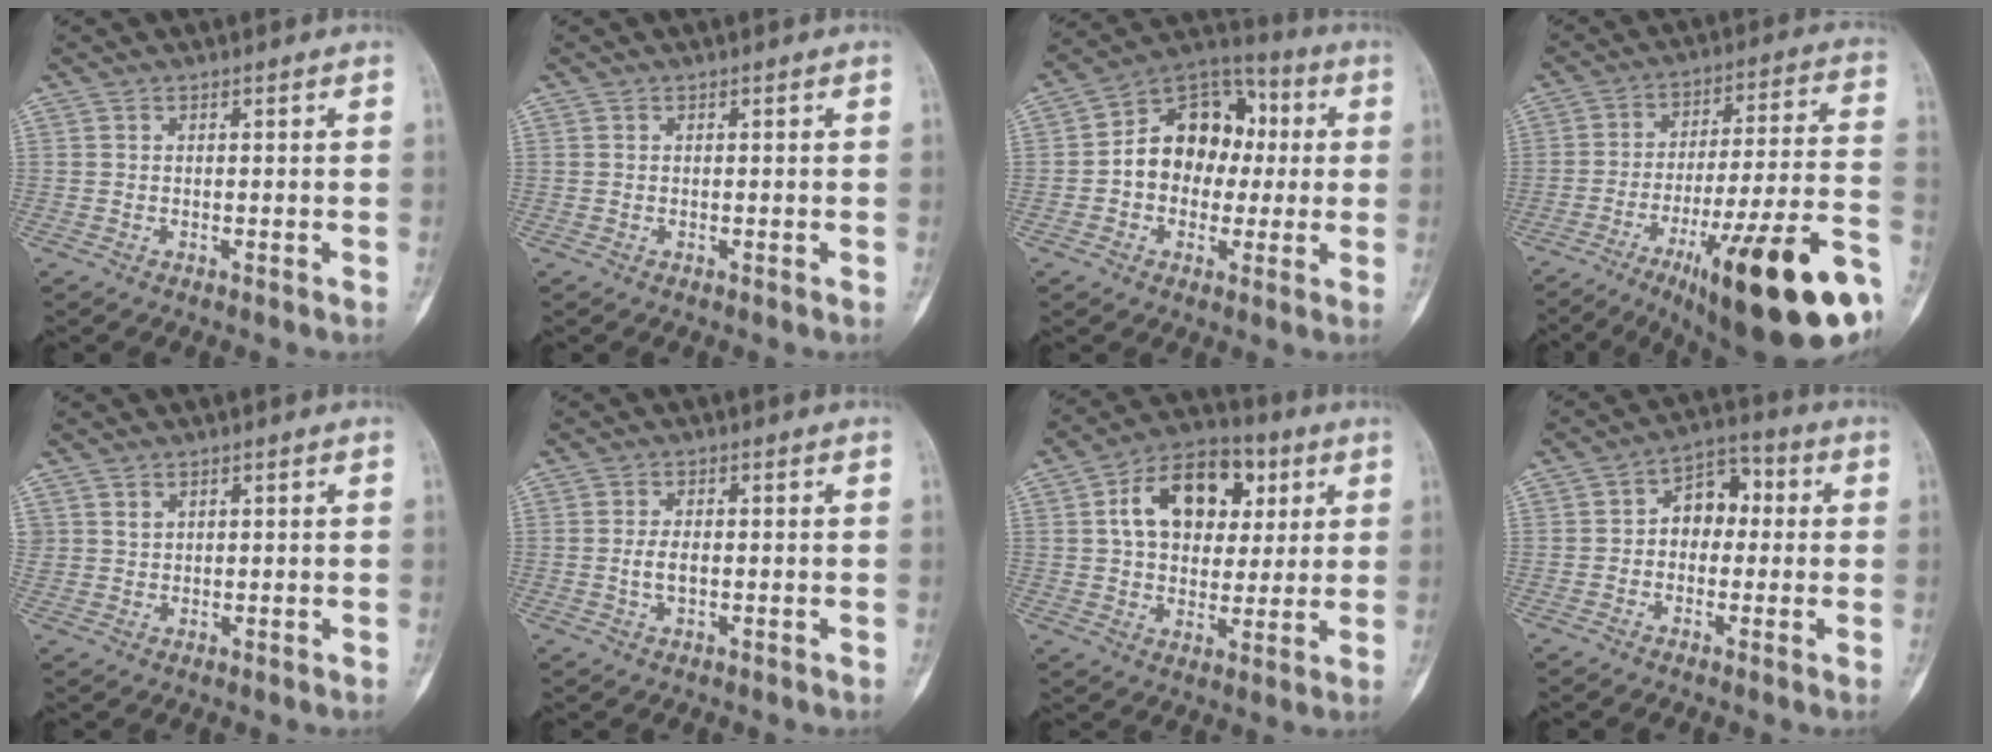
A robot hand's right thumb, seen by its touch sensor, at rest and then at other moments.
{"total": 0.0}
{"total": 14.6, "force": [0.3, 11.5, 8.9], "torque": [-0.092, 0.038, -0.007]}
{"total": 28.2, "force": [-14.0, 5.7, 23.8], "torque": [-0.294, 0.053, -0.207]}
{"total": 1.4, "force": [0.8, 1.1, 0.2], "torque": [0.007, -0.005, 0.014]}
{"total": 2.9, "force": [-0.3, 1.4, 2.5], "torque": [-0.044, 0.003, -0.008]}
{"total": 16.1, "force": [4.7, 11.0, 10.8], "torque": [-0.138, 0.006, 0.072]}
{"total": 7.8, "force": [0.4, 5.6, 5.4], "torque": [-0.048, 0.031, -0.007]}